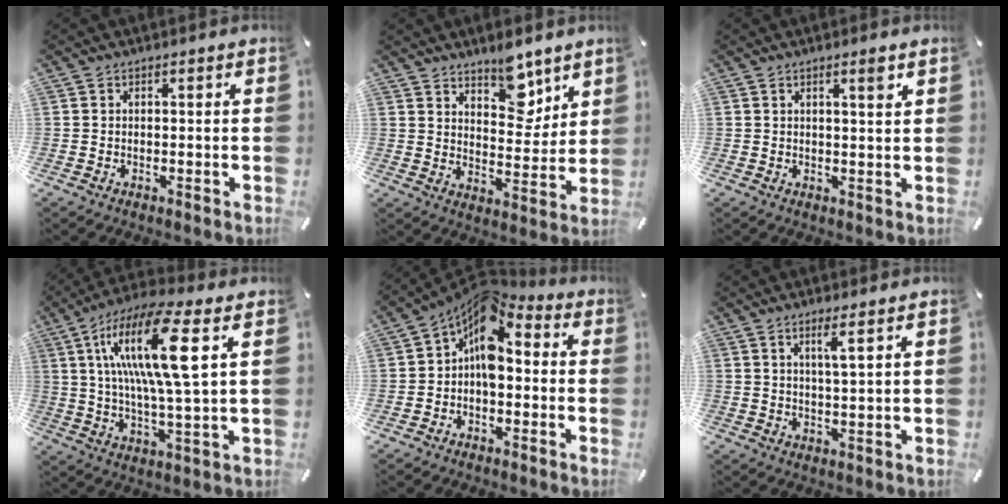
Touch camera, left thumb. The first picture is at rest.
{"total": 9.6, "force": [7.4, 4.9, 3.6], "torque": [-0.028, -0.058, 0.130]}
{"total": 3.1, "force": [1.7, 0.2, 2.5], "torque": [-0.044, -0.003, 0.026]}
{"total": 18.0, "force": [6.6, 3.7, 16.3], "torque": [-0.328, -0.011, 0.093]}
{"total": 8.5, "force": [1.7, 5.3, 6.5], "torque": [-0.129, -0.030, 0.026]}
{"total": 4.2, "force": [2.2, -0.1, 3.6], "torque": [-0.075, -0.002, 0.034]}